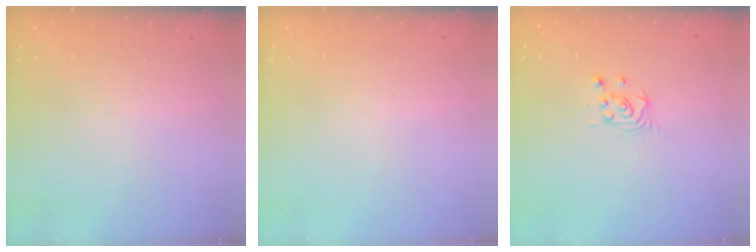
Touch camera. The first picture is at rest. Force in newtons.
{"total": 0.0}
{"total": 3.7, "press": 3.7, "slide": 0.3}